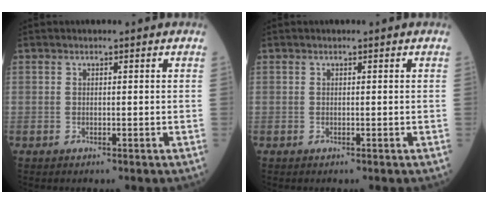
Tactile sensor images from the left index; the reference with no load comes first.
{"total": 0.0}